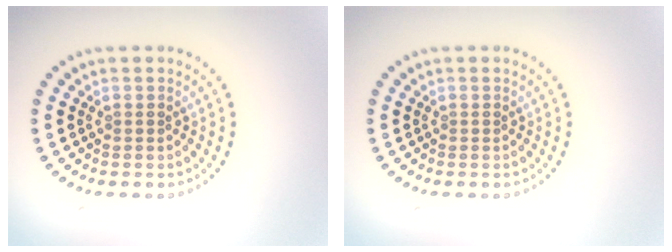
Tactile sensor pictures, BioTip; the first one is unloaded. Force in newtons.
{"total": 0.0}